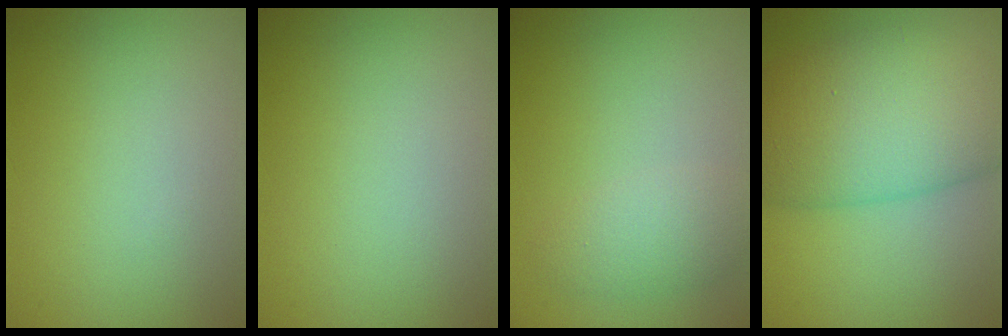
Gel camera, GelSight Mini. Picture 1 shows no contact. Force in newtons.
{"total": 0.0}
{"total": 2.6, "press": 2.6, "slide": 0.1}
{"total": 12.1, "press": 12.1, "slide": 0.5}